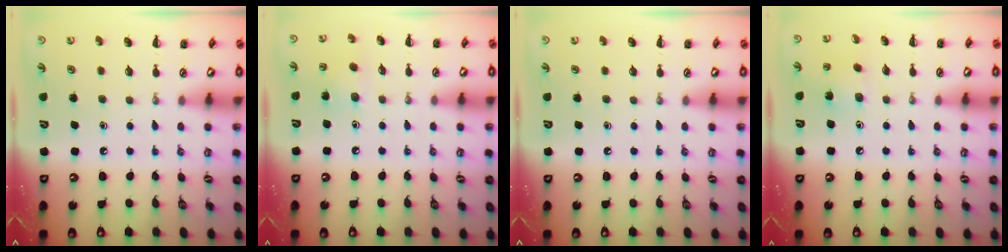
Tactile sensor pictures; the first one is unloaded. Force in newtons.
{"total": 4.9, "press": 4.7, "slide": 1.3}
{"total": 0.0}
{"total": 5.9, "press": 5.8, "slide": 1.3}